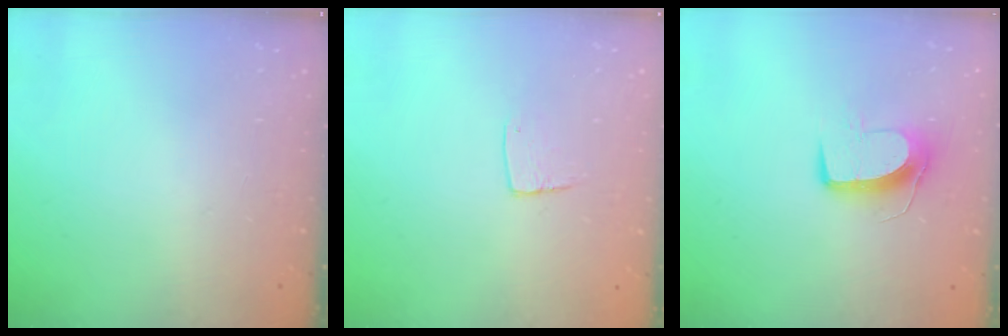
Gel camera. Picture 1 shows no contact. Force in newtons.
{"total": 5.9, "press": 5.9, "slide": 0.4}
{"total": 10.1, "press": 10.1, "slide": 0.1}